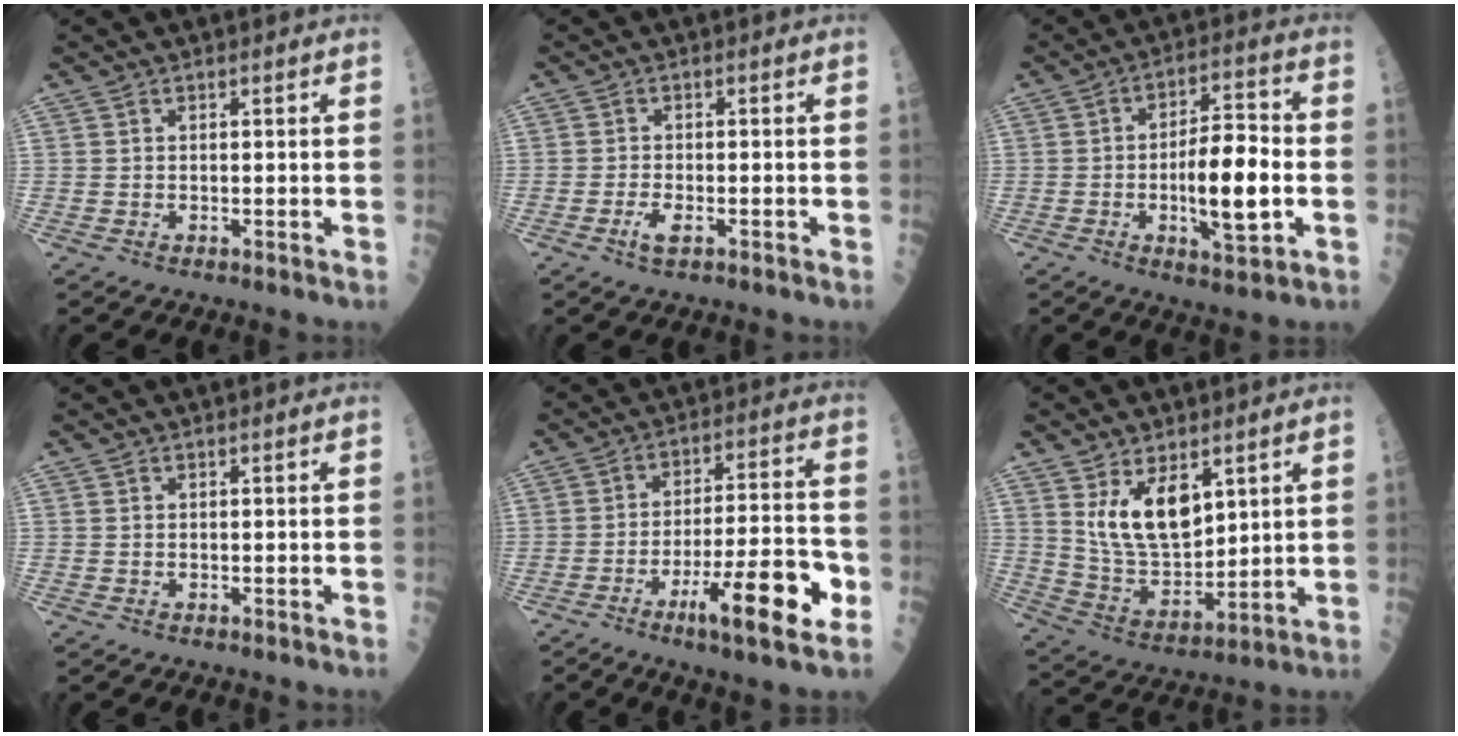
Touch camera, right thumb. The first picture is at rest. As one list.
[{"total": 2.8, "force": [-1.3, 1.0, 2.3], "torque": [-0.045, 0.003, -0.025]}, {"total": 12.9, "force": [-2.0, 4.5, 11.9], "torque": [-0.177, 0.019, -0.032]}, {"total": 0.0}, {"total": 15.9, "force": [-6.4, 3.0, 14.3], "torque": [-0.224, 0.023, -0.097]}, {"total": 12.1, "force": [5.2, 6.4, 8.8], "torque": [-0.129, -0.034, 0.115]}]